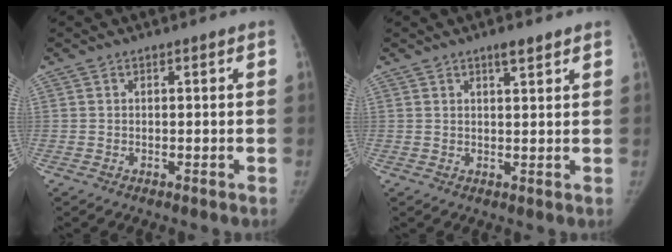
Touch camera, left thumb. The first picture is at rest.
{"total": 2.9, "force": [2.0, 0.7, 2.0], "torque": [-0.021, -0.012, 0.031]}